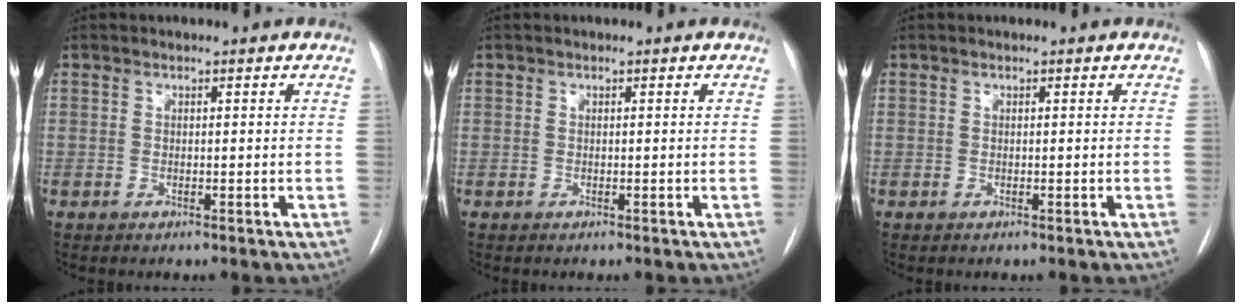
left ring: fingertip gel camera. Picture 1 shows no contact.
{"total": 0.0}
{"total": 0.0}